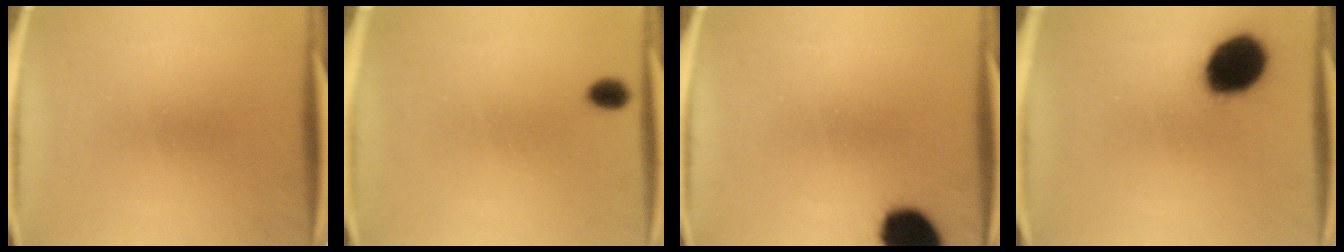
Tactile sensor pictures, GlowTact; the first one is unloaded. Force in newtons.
{"total": 1.7}
{"total": 13.1}
{"total": 16.4}